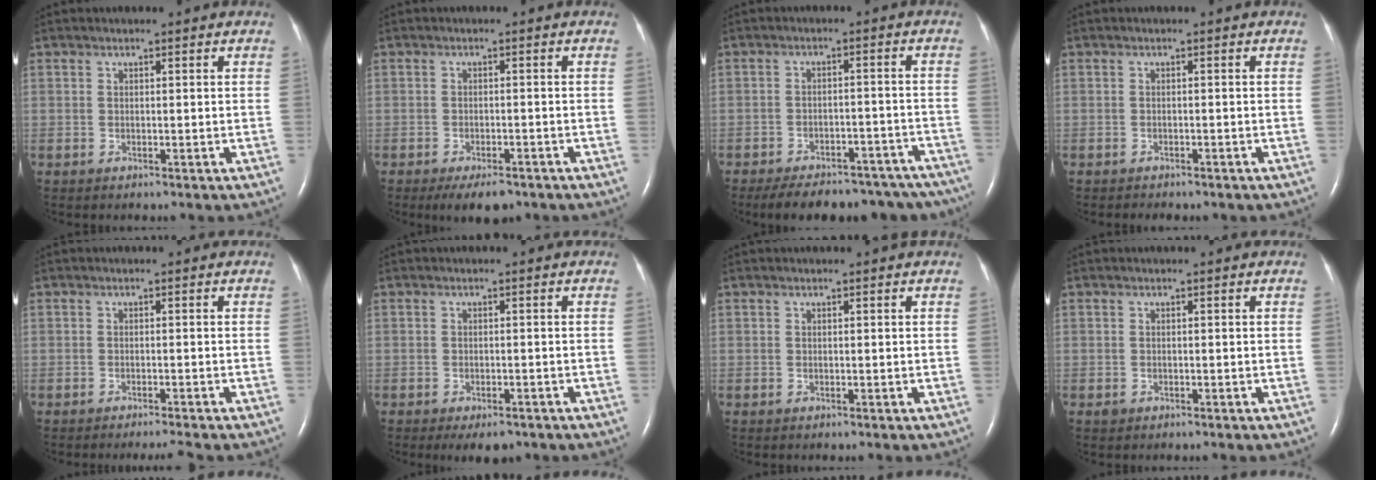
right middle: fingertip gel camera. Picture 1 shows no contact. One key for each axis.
{"total": 5.0, "fx": -3.7, "fy": 1.8, "fz": 2.8, "tx": -0.042, "ty": -0.004, "tz": -0.053}
{"total": 20.4, "fx": -17.2, "fy": 8.2, "fz": 7.4, "tx": -0.100, "ty": 0.008, "tz": -0.206}
{"total": 2.1, "fx": -1.8, "fy": 0.8, "fz": 0.8, "tx": -0.015, "ty": -0.003, "tz": -0.015}
{"total": 2.9, "fx": -2.5, "fy": -0.7, "fz": 1.1, "tx": -0.011, "ty": -0.006, "tz": -0.035}
{"total": 4.1, "fx": -3.0, "fy": 1.7, "fz": 2.3, "tx": -0.026, "ty": -0.004, "tz": -0.037}
{"total": 0.0}
{"total": 0.6, "fx": -0.4, "fy": 0.4, "fz": 0.1, "tx": -0.006, "ty": 0.001, "tz": -0.006}